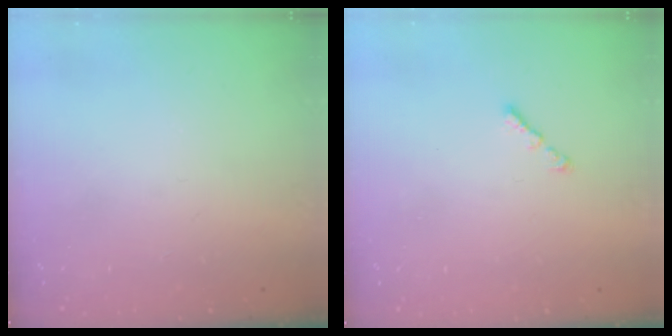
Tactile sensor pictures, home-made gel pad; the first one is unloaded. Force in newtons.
{"total": 1.0, "press": 0.9, "slide": 0.5}